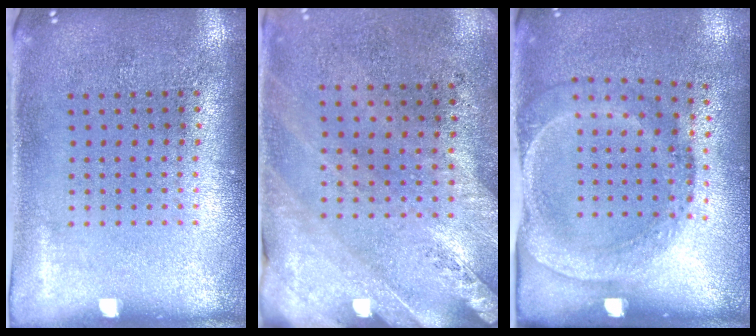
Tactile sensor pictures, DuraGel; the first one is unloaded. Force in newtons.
{"total": 2.4, "press": 2.1, "slide": 1.3}
{"total": 1.8, "press": 1.2, "slide": 1.4}